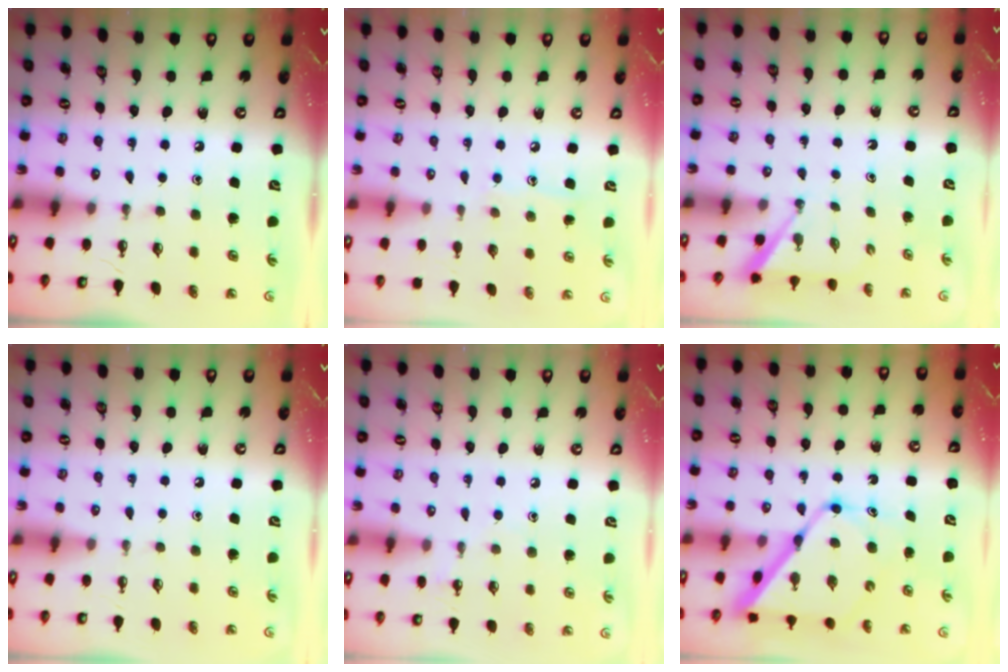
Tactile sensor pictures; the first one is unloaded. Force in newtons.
{"total": 6.0, "press": 6.0, "slide": 0.5}
{"total": 2.3, "press": 2.3, "slide": 0.3}
{"total": 0.0}
{"total": 4.8, "press": 4.8, "slide": 0.5}
{"total": 13.0, "press": 13.0, "slide": 1.3}